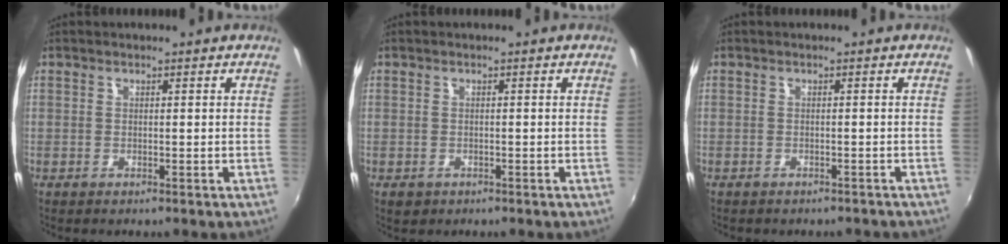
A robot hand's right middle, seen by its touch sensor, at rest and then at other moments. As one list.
[{"total": 2.0, "force": [-1.0, 1.6, 0.8], "torque": [-0.018, -0.006, -0.012]}, {"total": 3.3, "force": [-2.9, 1.2, 0.9], "torque": [-0.019, -0.012, -0.034]}]